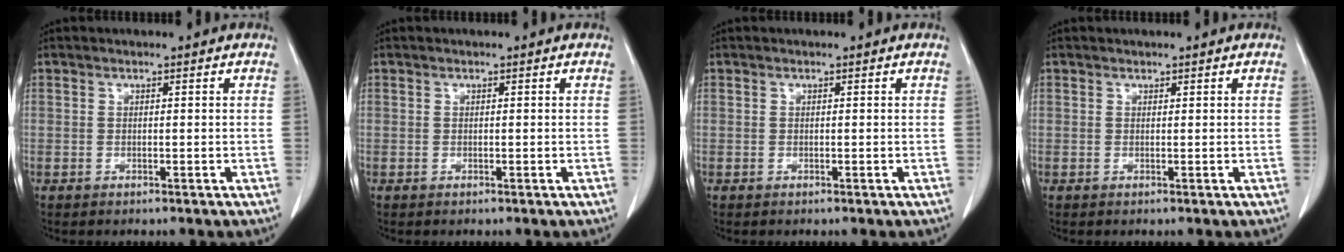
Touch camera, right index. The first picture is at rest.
{"total": 0.0}
{"total": 0.0}
{"total": 0.0}